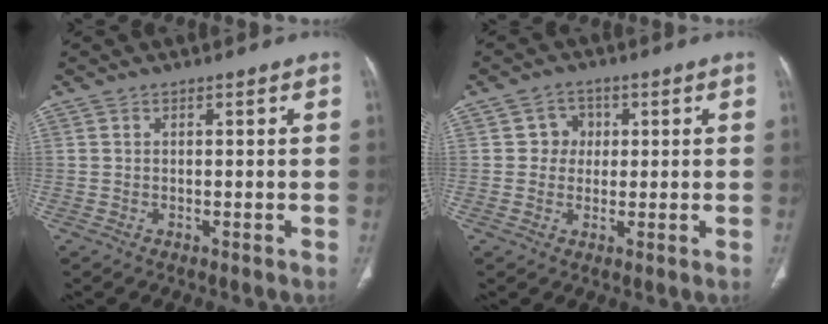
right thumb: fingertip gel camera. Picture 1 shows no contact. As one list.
[{"total": 4.1, "force": [0.7, 3.9, 1.1], "torque": [0.012, 0.007, 0.004]}]